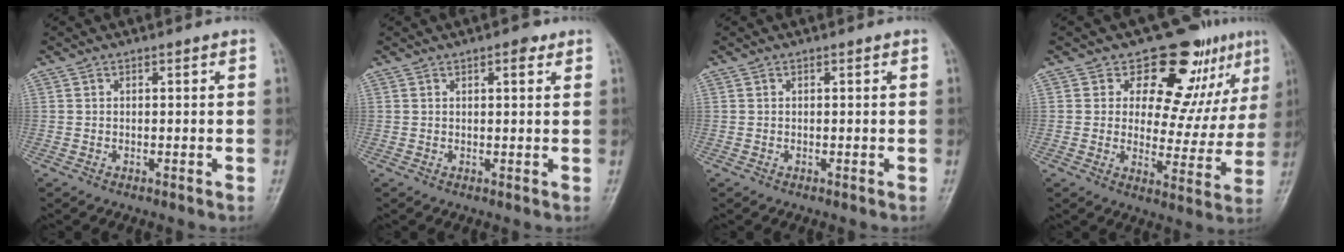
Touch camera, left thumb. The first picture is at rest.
{"total": 2.2, "force": [1.2, 0.9, 1.6], "torque": [-0.013, -0.001, 0.013]}
{"total": 0.0}
{"total": 14.8, "force": [9.2, 8.1, 8.2], "torque": [-0.041, -0.051, 0.122]}